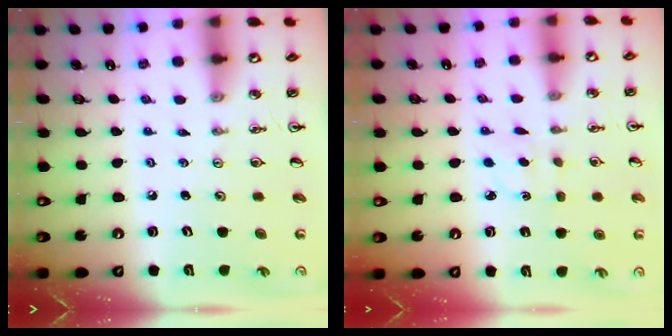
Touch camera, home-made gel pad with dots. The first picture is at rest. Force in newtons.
{"total": 2.2, "press": 2.1, "slide": 0.6}